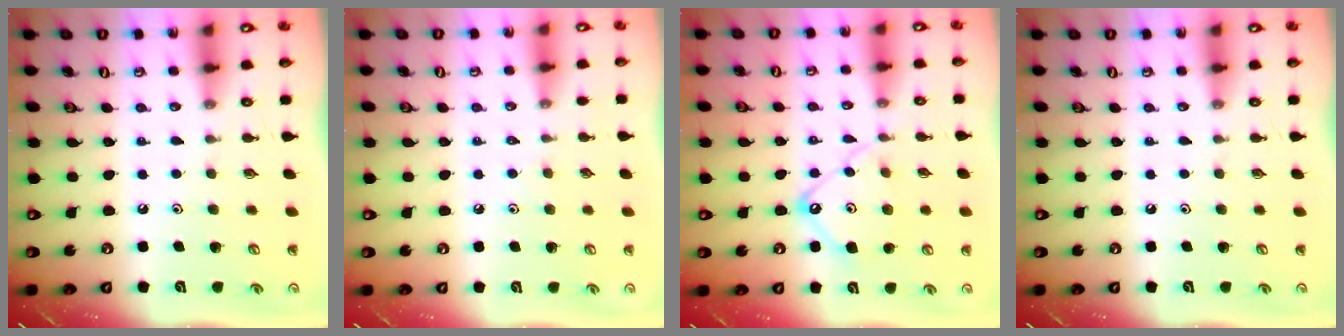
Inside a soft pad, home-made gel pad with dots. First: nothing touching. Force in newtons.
{"total": 2.1, "press": 2.1, "slide": 0.4}
{"total": 11.4, "press": 11.4, "slide": 1.0}
{"total": 0.0}